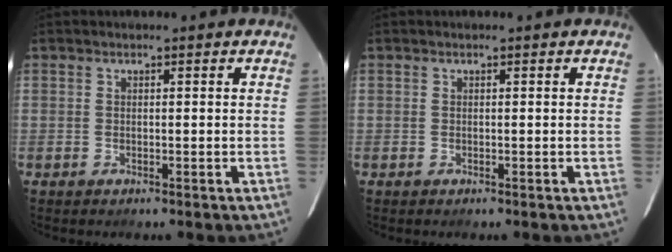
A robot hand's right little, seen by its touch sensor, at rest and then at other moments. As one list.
[{"total": 0.0}]